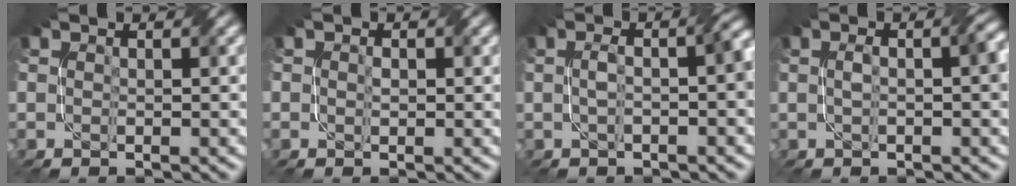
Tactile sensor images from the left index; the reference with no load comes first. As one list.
[{"total": 1.1, "force": [0.2, 0.7, 0.8], "torque": [-0.008, -0.003, 0.004]}, {"total": 4.2, "force": [-0.2, 1.5, 4.0], "torque": [-0.062, 0.009, -0.003]}, {"total": 3.2, "force": [0.2, 1.0, 3.1], "torque": [-0.053, 0.008, 0.003]}]